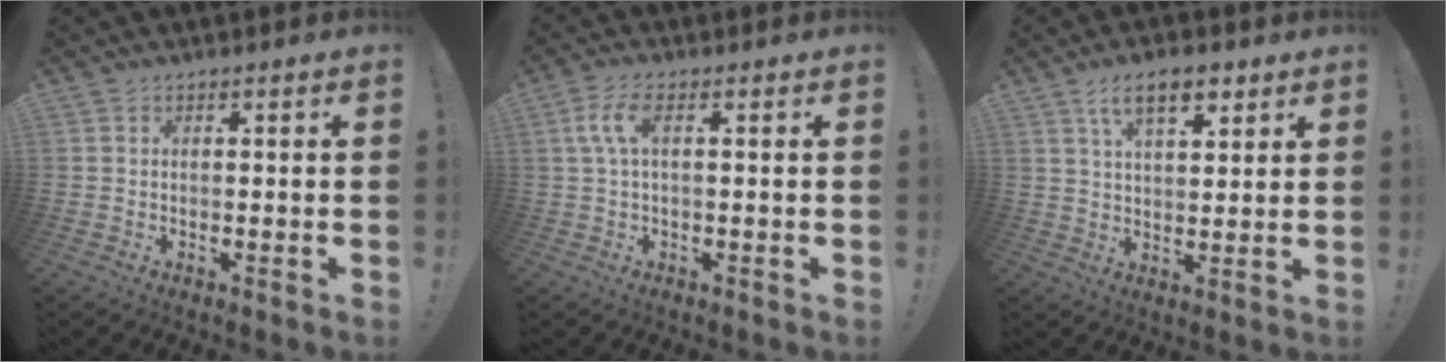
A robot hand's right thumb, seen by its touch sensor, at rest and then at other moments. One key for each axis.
{"total": 6.3, "fx": 1.5, "fy": 2.1, "fz": 5.8, "tx": -0.121, "ty": 0.005, "tz": 0.029}
{"total": 9.5, "fx": 5.4, "fy": 4.0, "fz": 6.8, "tx": -0.098, "ty": -0.013, "tz": 0.094}